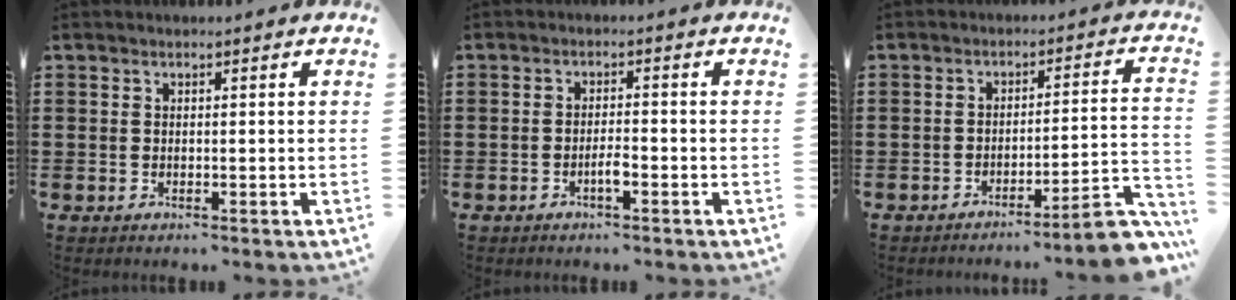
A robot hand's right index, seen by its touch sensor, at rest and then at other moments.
{"total": 2.4, "force": [-1.2, 0.5, 2.0], "torque": [-0.037, 0.004, -0.022]}
{"total": 6.8, "force": [-5.4, 0.2, 4.2], "torque": [-0.062, 0.001, -0.101]}